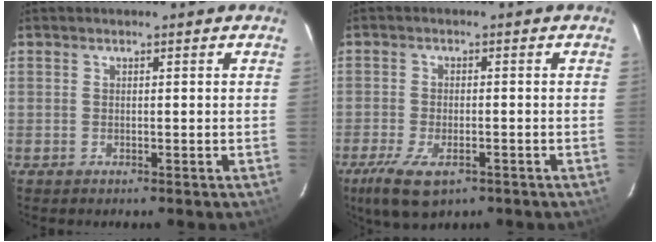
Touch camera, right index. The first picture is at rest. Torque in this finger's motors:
{"motor_torque": [0.76, -0.53, 0.32, 0.08]}